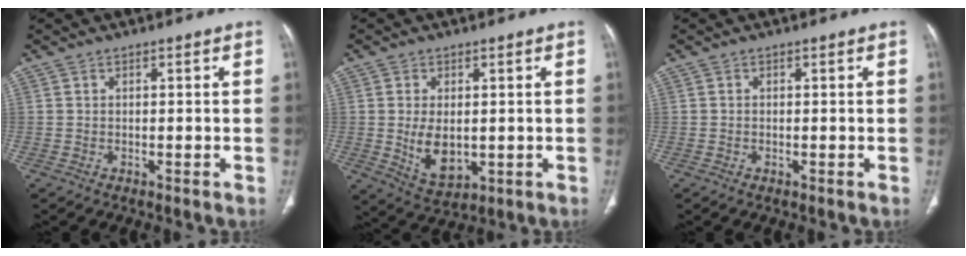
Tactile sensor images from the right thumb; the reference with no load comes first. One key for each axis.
{"total": 7.7, "fx": -0.3, "fy": 4.7, "fz": 6.2, "tx": -0.098, "ty": -0.014, "tz": 0.010}
{"total": 0.0}